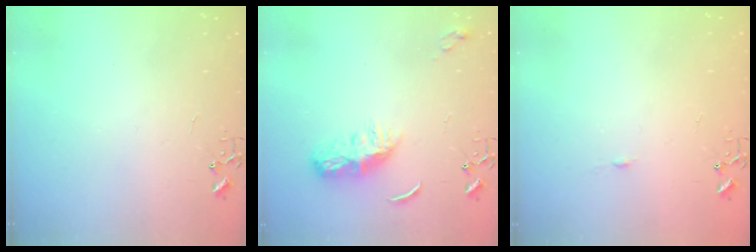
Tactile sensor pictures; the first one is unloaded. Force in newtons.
{"total": 8.2, "press": 8.2, "slide": 0.4}
{"total": 3.3, "press": 3.3, "slide": 0.4}